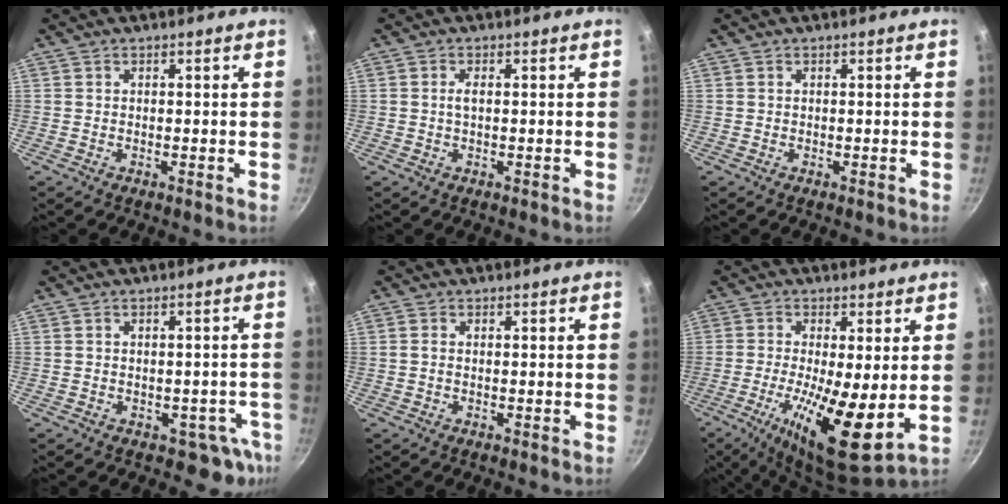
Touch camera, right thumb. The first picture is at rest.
{"total": 1.4, "force": [0.1, 0.5, 1.3], "torque": [-0.028, 0.002, 0.000]}
{"total": 0.0}
{"total": 5.6, "force": [-2.8, 4.1, 2.6], "torque": [0.018, 0.038, -0.018]}
{"total": 1.1, "force": [0.0, 0.7, 0.9], "torque": [-0.020, 0.002, -0.003]}
{"total": 13.9, "force": [-1.5, 4.0, 13.3], "torque": [-0.229, -0.023, -0.024]}